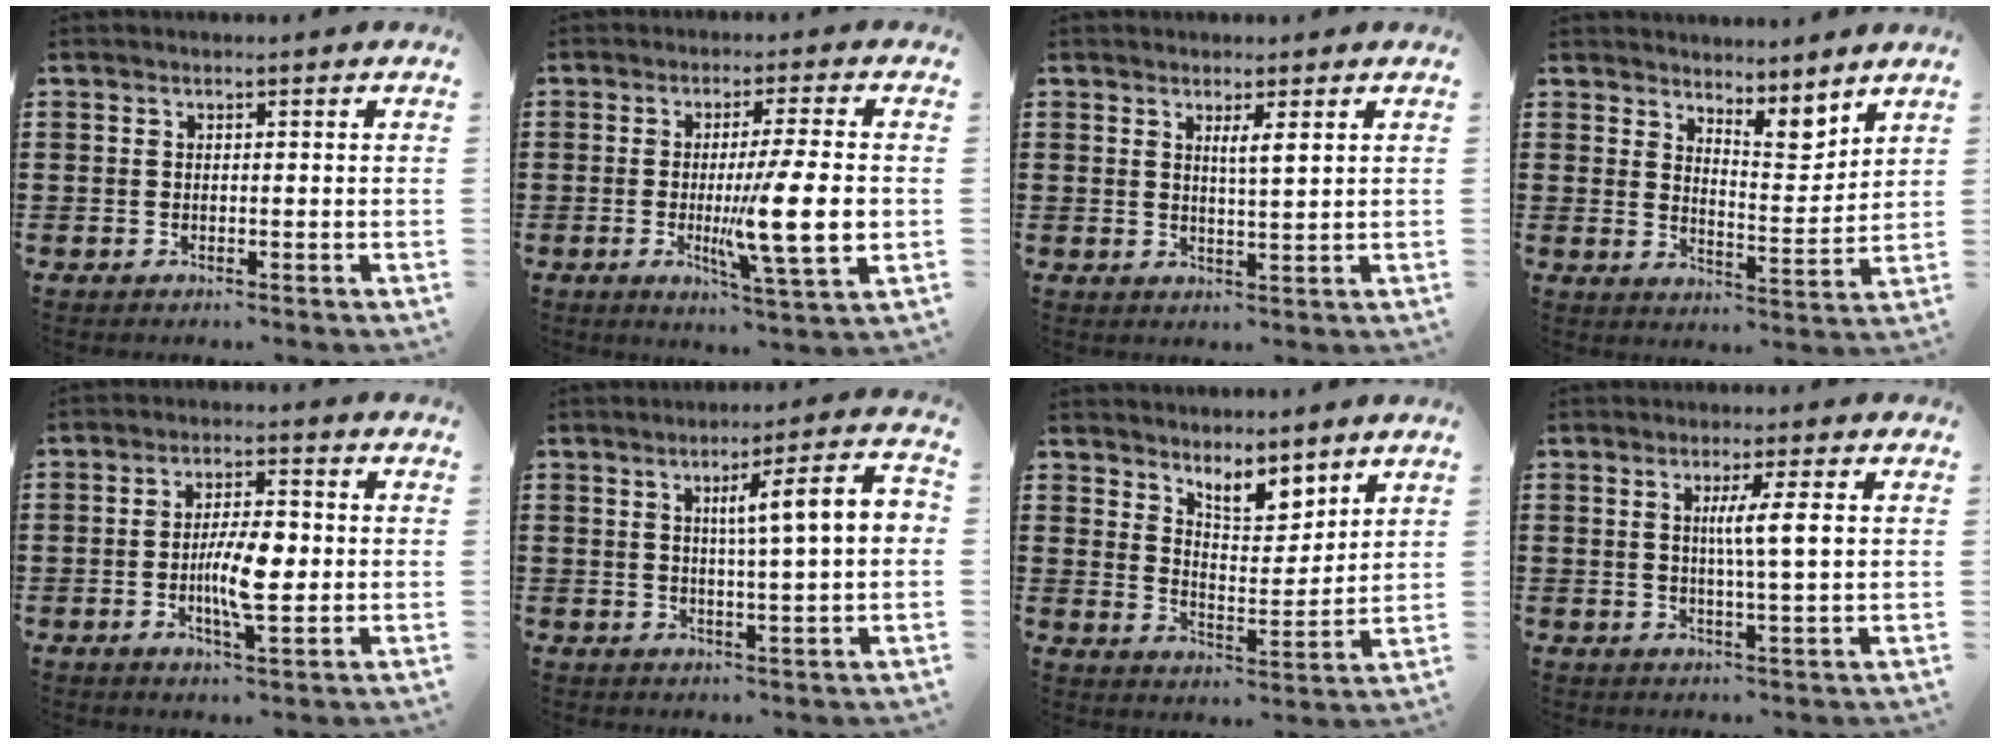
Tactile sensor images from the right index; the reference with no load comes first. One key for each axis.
{"total": 12.0, "fx": -1.1, "fy": 1.6, "fz": 11.8, "tx": -0.196, "ty": -0.018, "tz": -0.021}
{"total": 2.4, "fx": 1.2, "fy": 0.0, "fz": 2.0, "tx": -0.043, "ty": -0.002, "tz": 0.019}
{"total": 5.8, "fx": 5.1, "fy": 1.4, "fz": 2.3, "tx": -0.034, "ty": -0.027, "tz": 0.088}
{"total": 7.8, "fx": -0.9, "fy": 2.4, "fz": 7.4, "tx": -0.141, "ty": 0.000, "tz": -0.019}
{"total": 8.0, "fx": 1.4, "fy": 0.4, "fz": 7.9, "tx": -0.132, "ty": -0.007, "tz": 0.011}
{"total": 6.6, "fx": 5.7, "fy": 1.9, "fz": 2.7, "tx": -0.046, "ty": -0.027, "tz": 0.100}
{"total": 5.3, "fx": 1.0, "fy": 0.0, "fz": 5.2, "tx": -0.099, "ty": -0.002, "tz": 0.011}